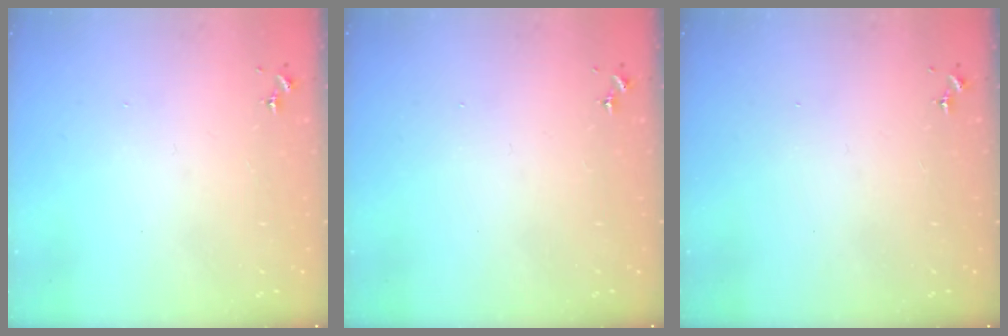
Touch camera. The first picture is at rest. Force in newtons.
{"total": 0.0}
{"total": 0.0}